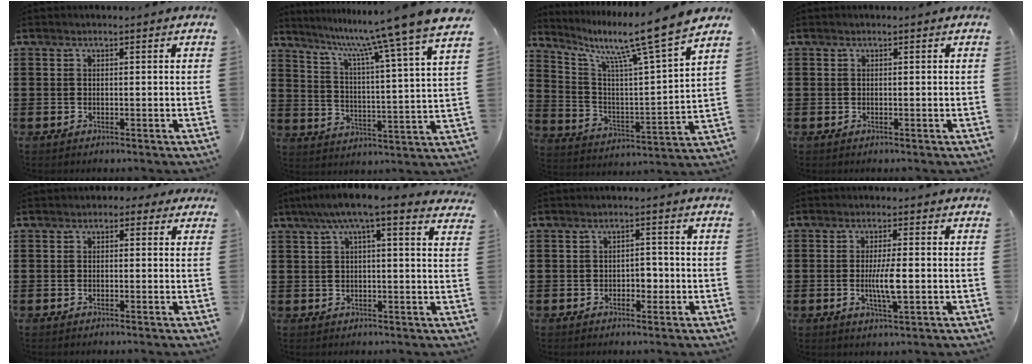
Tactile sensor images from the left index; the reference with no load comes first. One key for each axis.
{"total": 10.5, "fx": 9.0, "fy": -2.0, "fz": 4.9, "tx": -0.115, "ty": -0.073, "tz": 0.137}
{"total": 11.2, "fx": 9.0, "fy": -0.2, "fz": 6.6, "tx": -0.139, "ty": -0.073, "tz": 0.136}
{"total": 0.0}
{"total": 1.2, "fx": -0.2, "fy": 0.9, "fz": 0.7, "tx": -0.017, "ty": 0.005, "tz": -0.006}
{"total": 6.0, "fx": 4.2, "fy": 0.6, "fz": 4.2, "tx": -0.095, "ty": -0.004, "tz": 0.071}
{"total": 2.4, "fx": -0.8, "fy": 1.6, "fz": 1.6, "tx": -0.035, "ty": 0.006, "tz": -0.021}
{"total": 5.2, "fx": -0.6, "fy": 0.8, "fz": 5.1, "tx": -0.102, "ty": -0.005, "tz": -0.016}